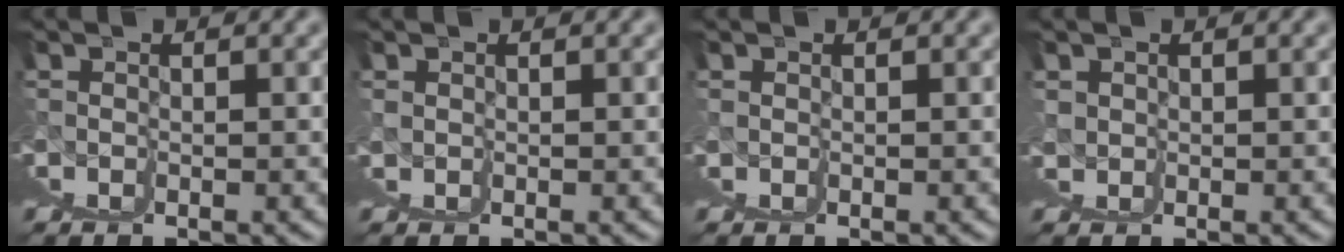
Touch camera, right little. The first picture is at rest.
{"total": 0.8, "force": [-0.3, 0.3, -0.7], "torque": [0.010, -0.005, -0.006]}
{"total": 0.6, "force": [-0.2, -0.1, -0.5], "torque": [0.010, -0.002, -0.004]}
{"total": 2.2, "force": [0.7, 2.1, 0.1], "torque": [-0.003, -0.011, 0.008]}